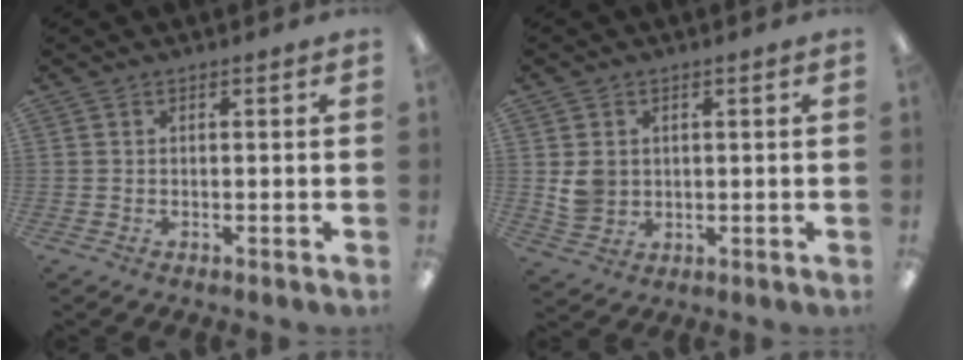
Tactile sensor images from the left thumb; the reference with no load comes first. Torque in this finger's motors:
{"motor_torque": [0.50, 1.02, 0.25, -0.46, 0.02]}